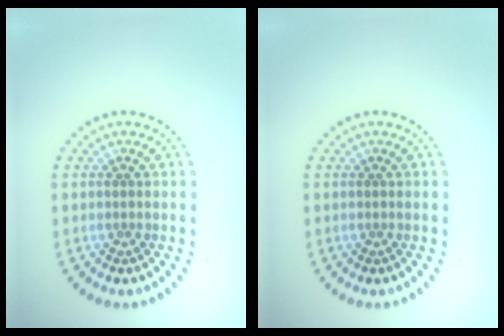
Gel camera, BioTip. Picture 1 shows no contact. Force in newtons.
{"total": 0.0}